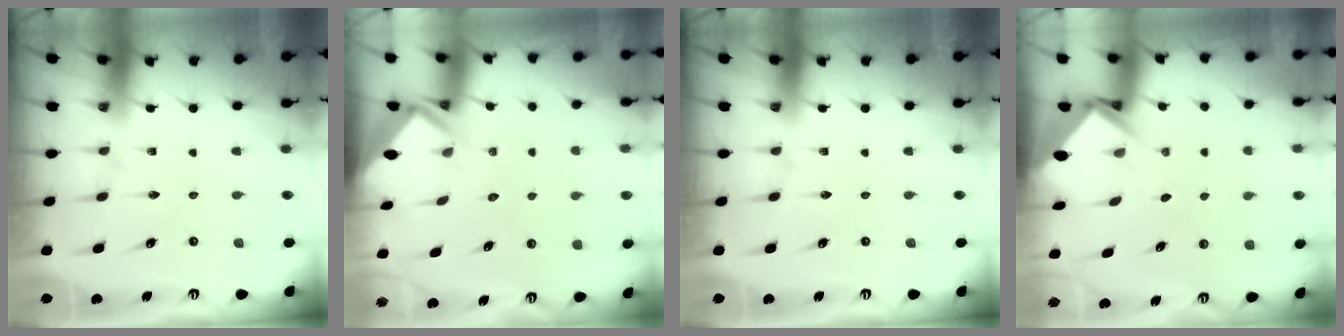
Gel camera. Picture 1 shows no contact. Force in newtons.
{"total": 3.0, "press": 3.0, "slide": 0.3}
{"total": 0.0}
{"total": 3.8, "press": 3.8, "slide": 0.2}